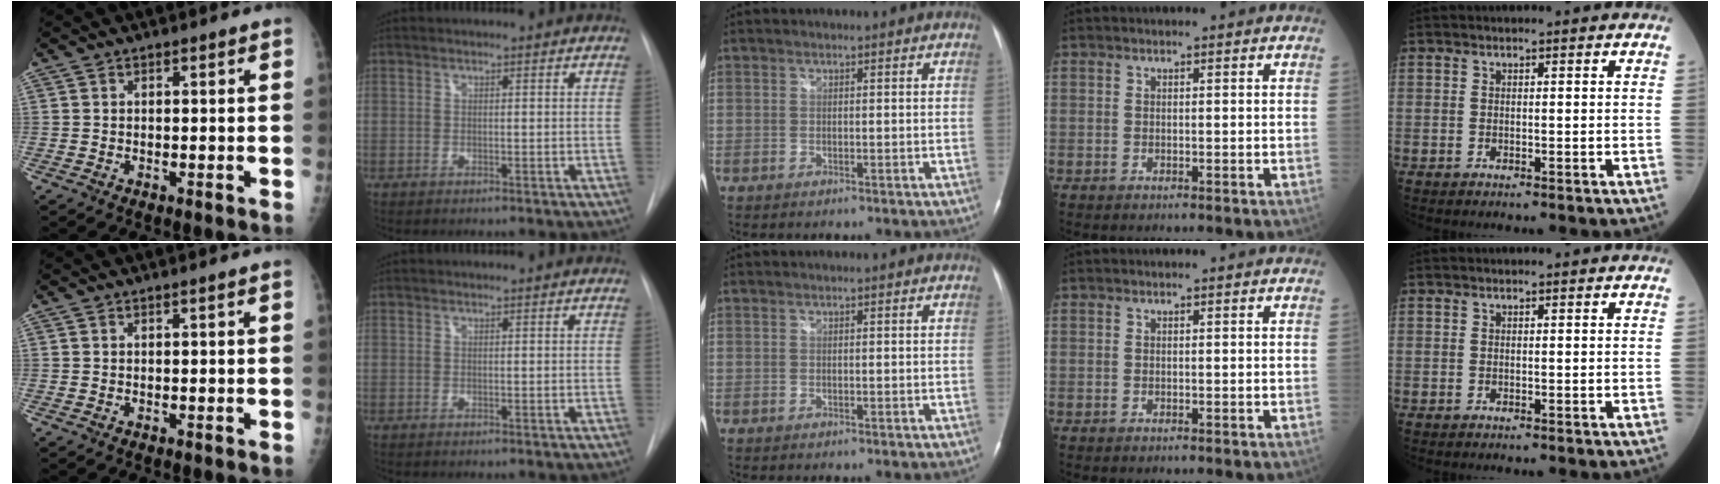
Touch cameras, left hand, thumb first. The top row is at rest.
{}